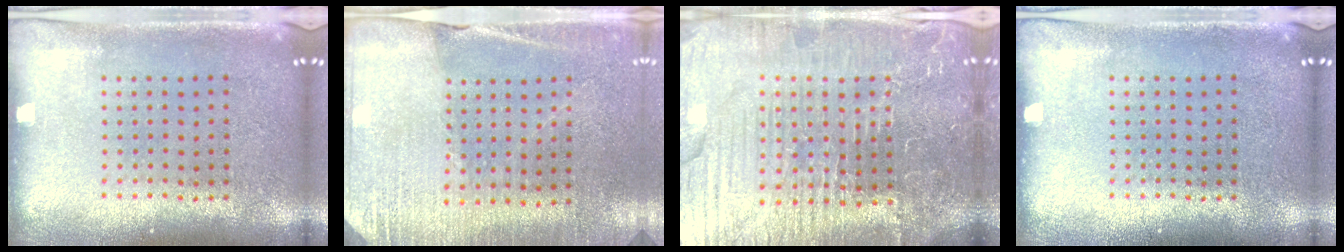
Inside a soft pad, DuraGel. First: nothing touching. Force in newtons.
{"total": 2.6, "press": 2.5, "slide": 0.6}
{"total": 6.1, "press": 5.5, "slide": 2.5}
{"total": 0.0}